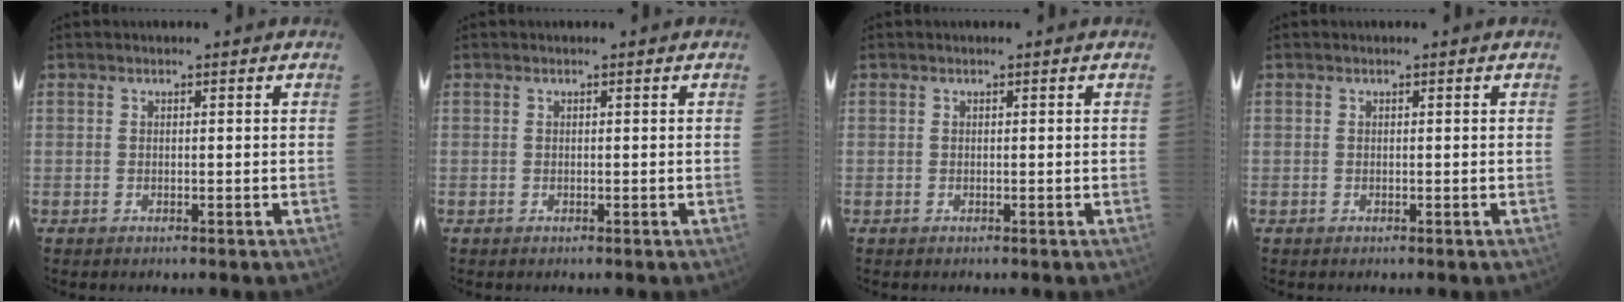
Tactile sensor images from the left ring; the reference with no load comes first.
{"total": 0.0}
{"total": 0.0}
{"total": 0.0}